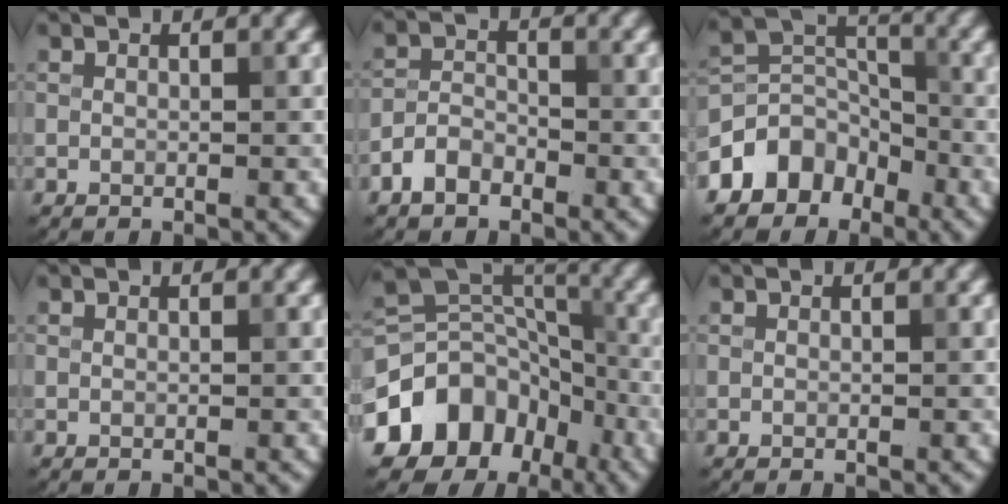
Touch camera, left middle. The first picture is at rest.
{"total": 2.8, "force": [-1.9, 1.7, 1.3], "torque": [-0.021, 0.007, -0.043]}
{"total": 6.0, "force": [-3.5, 4.3, 2.1], "torque": [-0.022, 0.004, -0.079]}
{"total": 0.0}
{"total": 12.6, "force": [-6.4, 9.8, 4.7], "torque": [-0.106, 0.011, -0.109]}
{"total": 0.0}